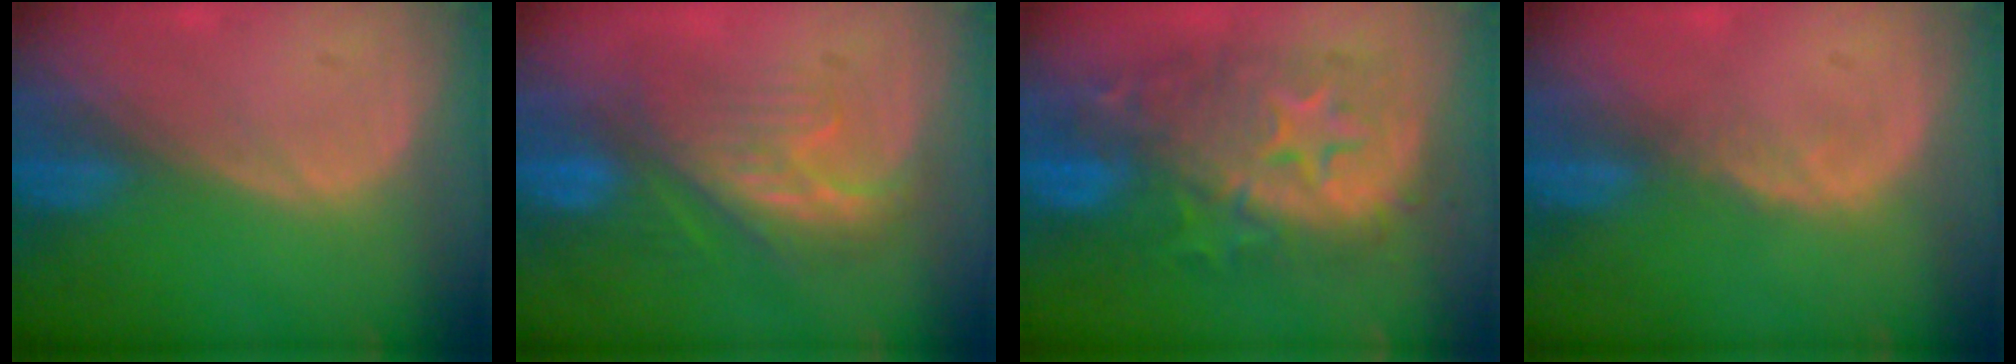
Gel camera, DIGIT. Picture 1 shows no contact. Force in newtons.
{"total": 8.1, "press": 7.9, "slide": 1.6}
{"total": 12.6, "press": 12.6, "slide": 1.1}
{"total": 1.1, "press": 1.1, "slide": 0.2}